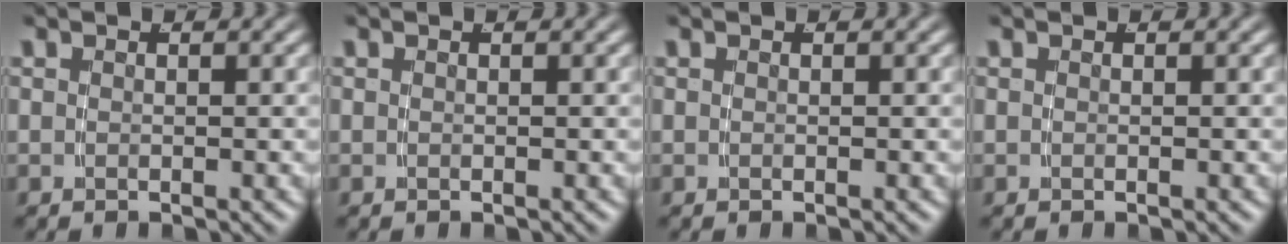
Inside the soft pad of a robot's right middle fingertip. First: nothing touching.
{"total": 0.0}
{"total": 0.0}
{"total": 0.0}